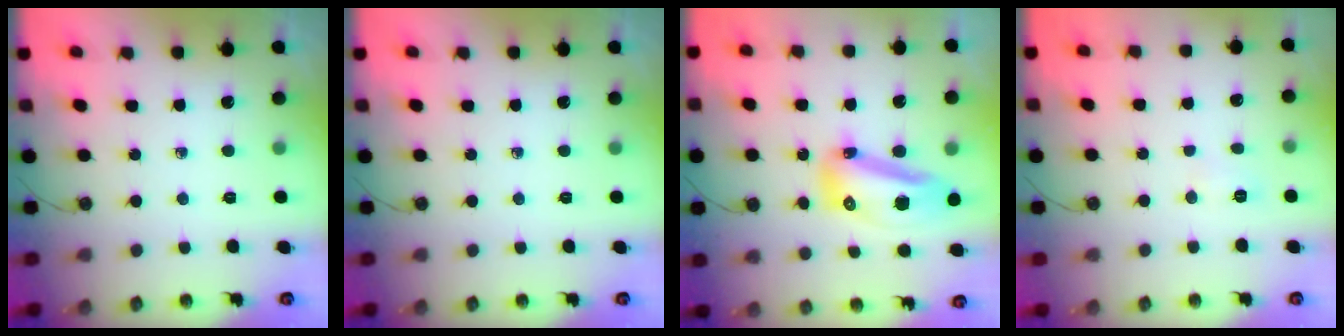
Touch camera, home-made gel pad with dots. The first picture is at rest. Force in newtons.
{"total": 0.0}
{"total": 13.5, "press": 13.4, "slide": 1.4}
{"total": 4.8, "press": 4.7, "slide": 1.1}